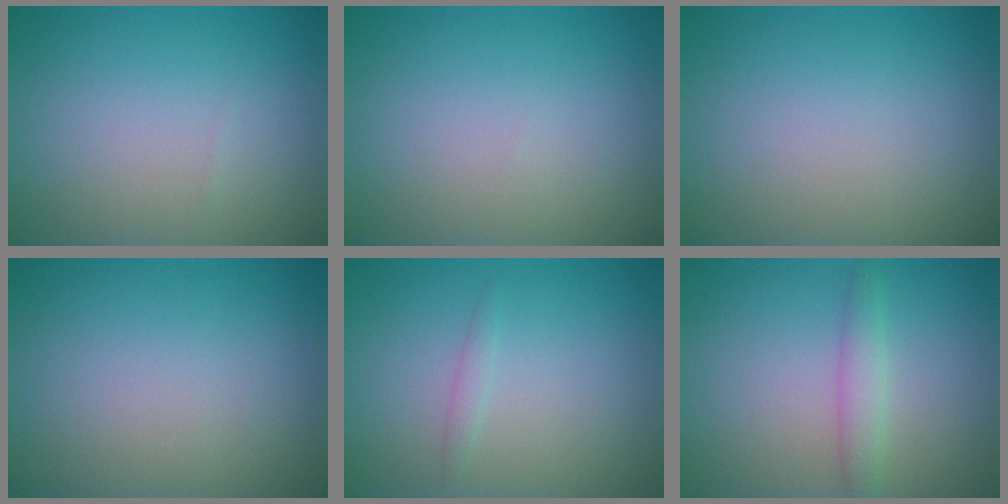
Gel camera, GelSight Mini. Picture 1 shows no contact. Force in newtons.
{"total": 0.0}
{"total": 0.0}
{"total": 0.0}
{"total": 0.8, "press": 0.8, "slide": 0.1}
{"total": 1.9, "press": 1.9, "slide": 0.1}